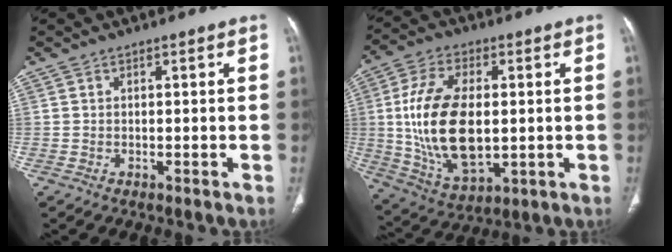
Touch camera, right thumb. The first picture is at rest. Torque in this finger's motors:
{"motor_torque": [-0.66, 2.28, 2.07, 0.13, 0.23]}